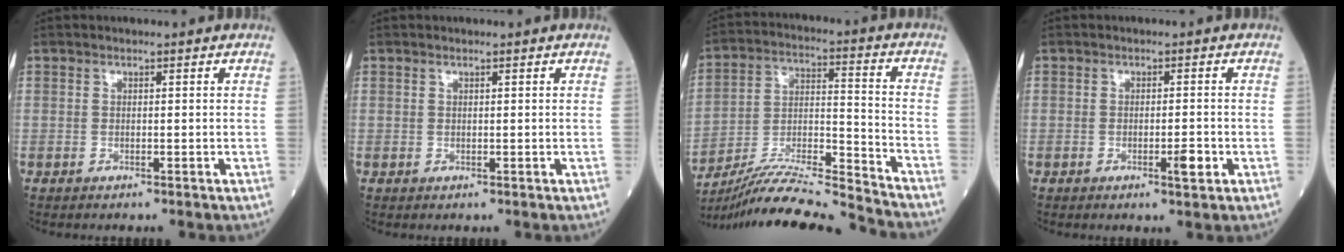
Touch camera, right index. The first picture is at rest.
{"total": 0.0}
{"total": 17.6, "force": [-16.8, -1.8, 4.9], "torque": [-0.091, 0.006, -0.289]}
{"total": 2.3, "force": [-0.8, 0.4, 2.1], "torque": [-0.032, -0.001, -0.009]}